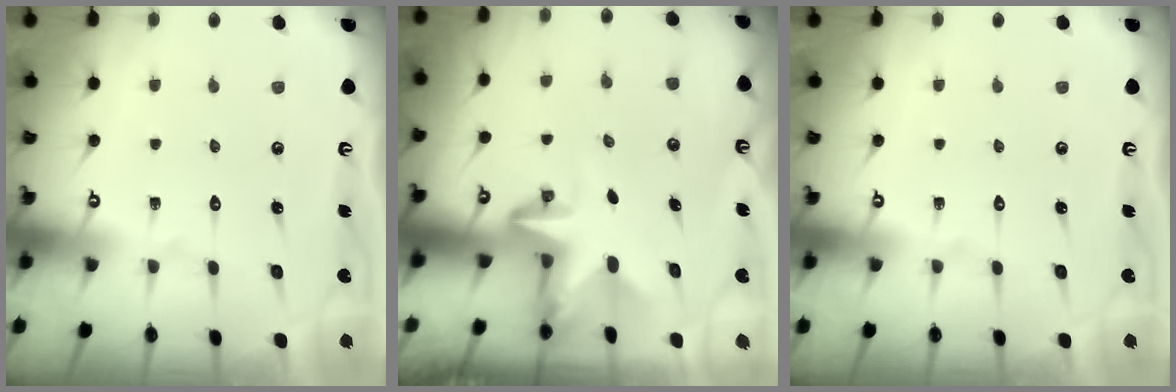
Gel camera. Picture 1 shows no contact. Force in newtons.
{"total": 2.9, "press": 2.9, "slide": 0.1}
{"total": 0.0}